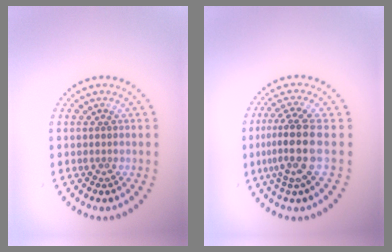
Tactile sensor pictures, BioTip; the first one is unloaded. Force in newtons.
{"total": 4.1, "press": 3.2, "slide": 2.5}